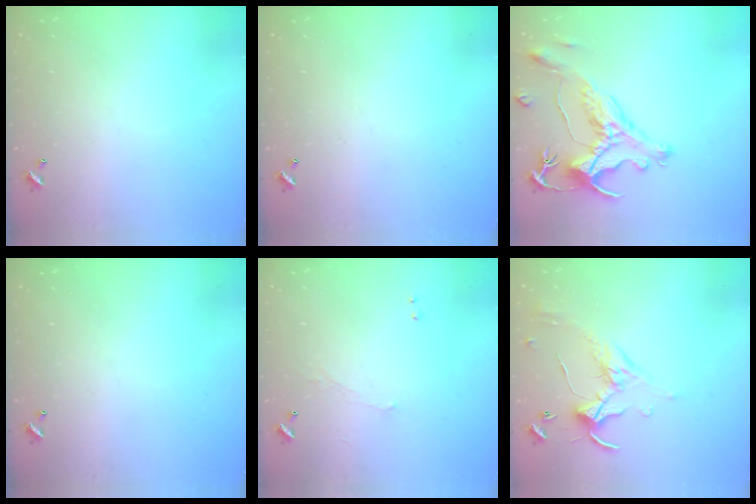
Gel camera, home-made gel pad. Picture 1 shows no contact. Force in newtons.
{"total": 0.0}
{"total": 1.9, "press": 1.4, "slide": 1.2}
{"total": 0.0}
{"total": 0.6, "press": 0.2, "slide": 0.5}
{"total": 0.7, "press": 0.6, "slide": 0.4}